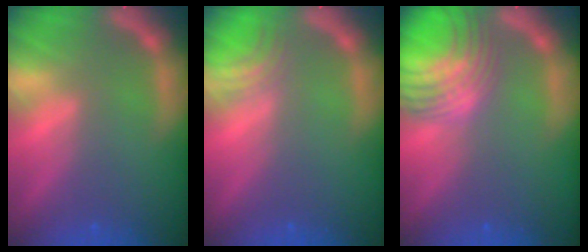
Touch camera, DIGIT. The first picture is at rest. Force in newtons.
{"total": 2.5}
{"total": 10.1}